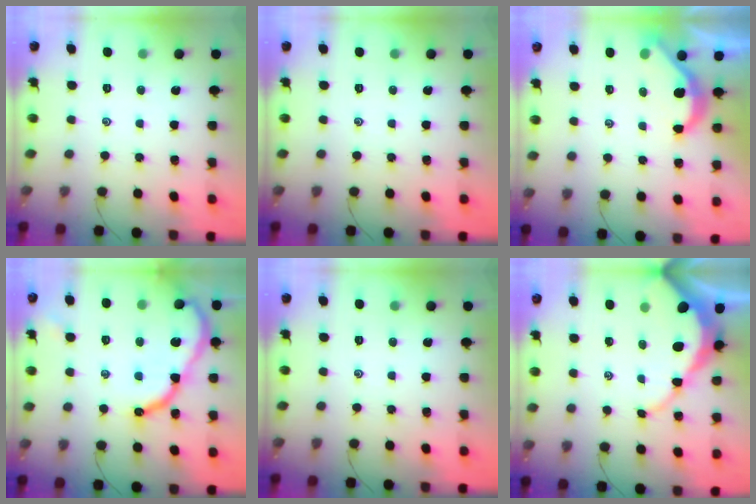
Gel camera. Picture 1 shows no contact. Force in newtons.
{"total": 0.0}
{"total": 5.3, "press": 5.3, "slide": 0.2}
{"total": 15.1, "press": 15.1, "slide": 1.6}
{"total": 0.0}
{"total": 10.0, "press": 10.0, "slide": 1.1}